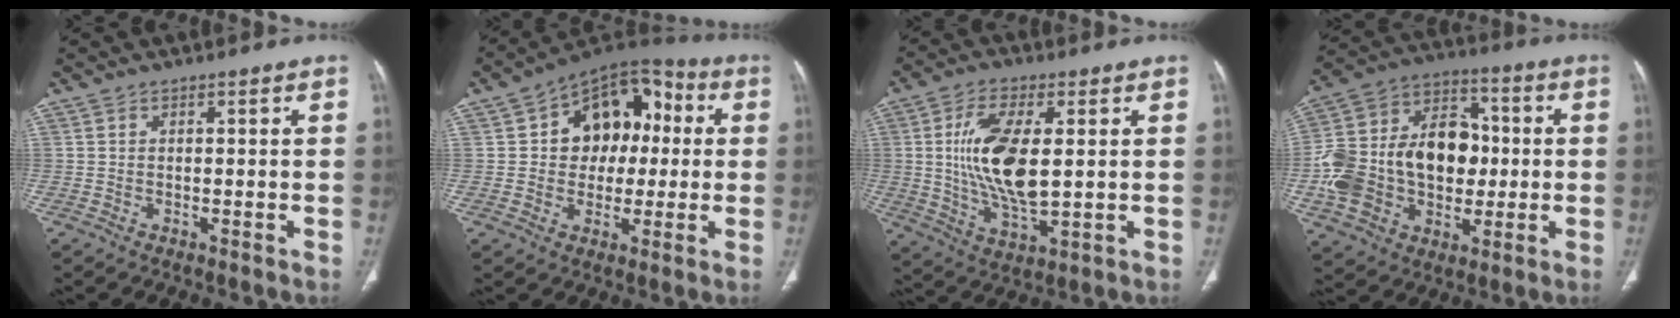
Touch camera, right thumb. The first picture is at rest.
{"total": 15.9, "force": [2.1, 11.5, 10.8], "torque": [-0.095, 0.031, 0.023]}
{"total": 14.5, "force": [1.5, 6.3, 13.0], "torque": [-0.245, -0.017, 0.033]}
{"total": 24.3, "force": [-1.1, 17.3, 17.0], "torque": [-0.294, 0.037, -0.010]}